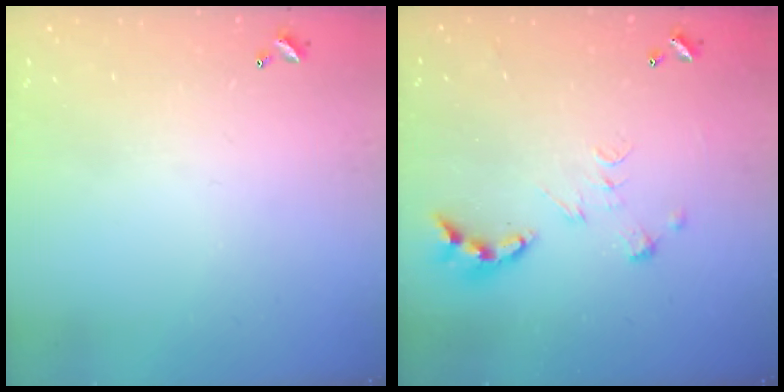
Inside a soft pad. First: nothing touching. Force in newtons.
{"total": 0.0}